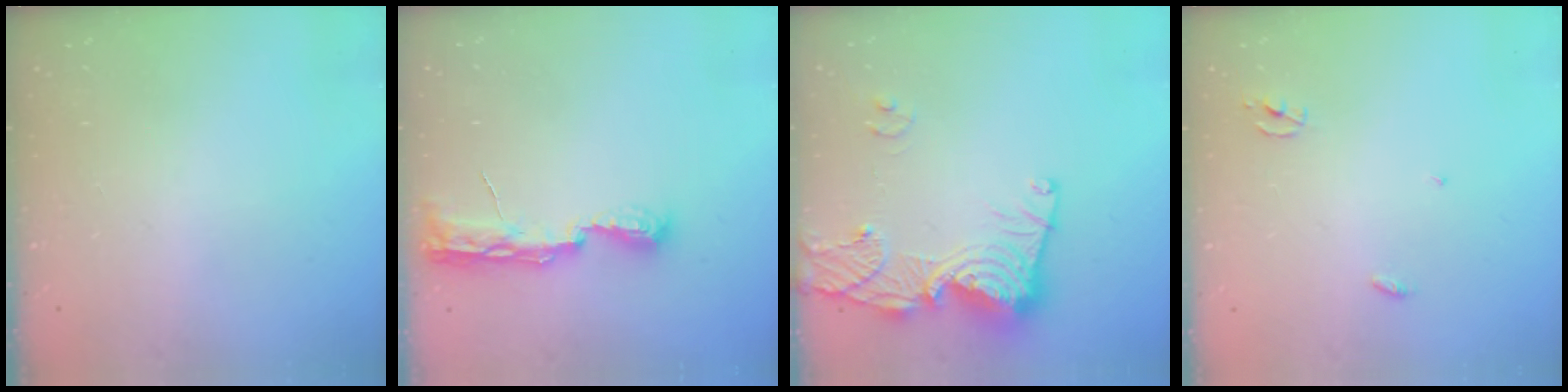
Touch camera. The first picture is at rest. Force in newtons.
{"total": 8.2, "press": 8.2, "slide": 1.0}
{"total": 14.9, "press": 14.8, "slide": 1.7}
{"total": 2.3, "press": 2.3, "slide": 0.1}